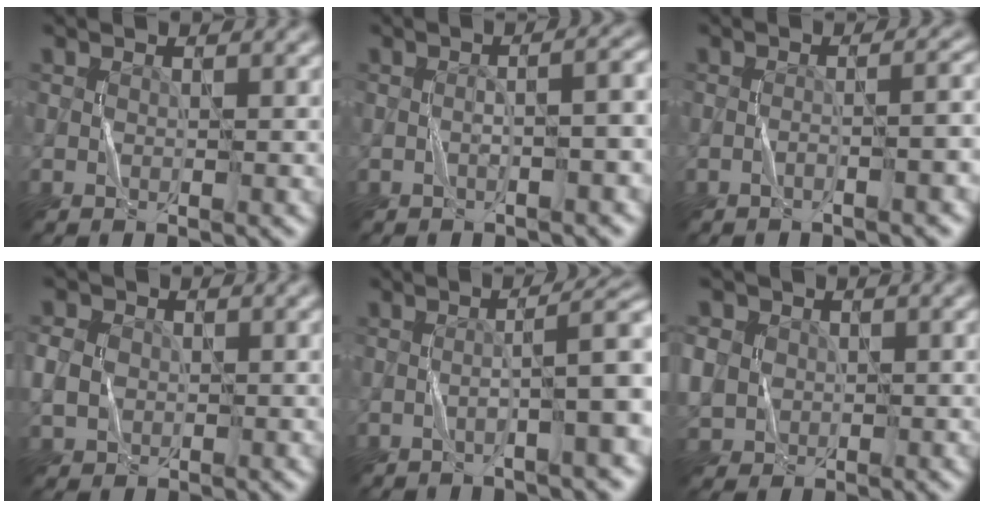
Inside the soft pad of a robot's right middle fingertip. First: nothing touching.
{"total": 3.6, "force": [-1.2, 1.0, 3.3], "torque": [-0.034, 0.016, -0.022]}
{"total": 3.3, "force": [-1.8, 0.7, 2.6], "torque": [-0.025, 0.019, -0.032]}
{"total": 2.7, "force": [0.0, 2.3, 1.3], "torque": [-0.033, 0.001, -0.001]}
{"total": 5.6, "force": [-1.0, 0.8, 5.5], "torque": [-0.070, 0.019, -0.023]}
{"total": 4.6, "force": [0.3, 4.1, 2.0], "torque": [-0.063, 0.014, 0.000]}